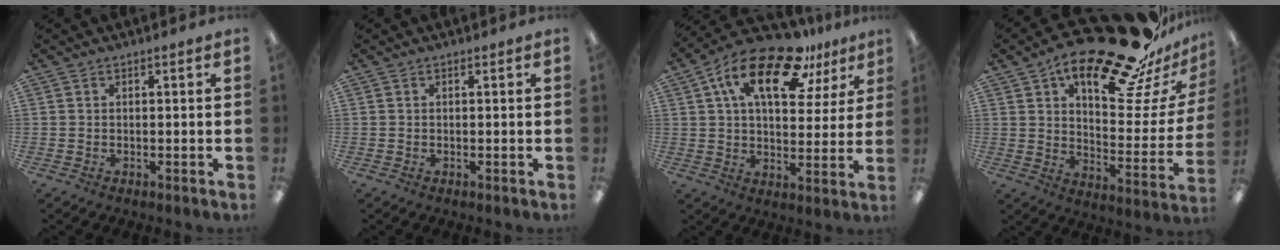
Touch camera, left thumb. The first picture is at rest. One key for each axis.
{"total": 0.0}
{"total": 19.0, "fx": 10.3, "fy": 8.7, "fz": 13.4, "tx": -0.228, "ty": -0.034, "tz": 0.174}
{"total": 24.4, "fx": 18.3, "fy": 8.5, "fz": 13.7, "tx": -0.178, "ty": -0.128, "tz": 0.299}